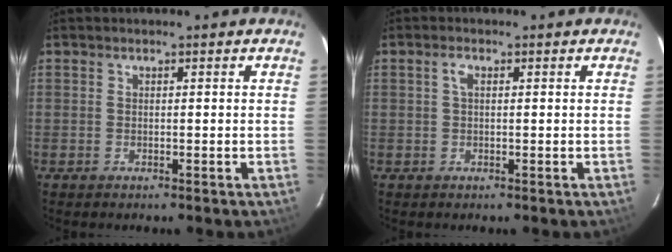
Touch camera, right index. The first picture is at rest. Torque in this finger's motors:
{"motor_torque": [0.01, 0.00, 0.02, 0.03]}